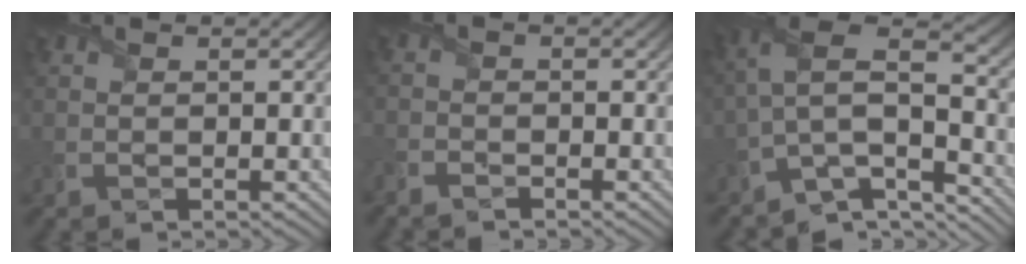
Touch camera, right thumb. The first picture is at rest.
{"total": 2.3, "force": [-2.2, 0.7, 0.4], "torque": [-0.009, -0.002, -0.053]}
{"total": 10.1, "force": [-6.4, 3.8, 6.9], "torque": [-0.130, 0.001, -0.130]}